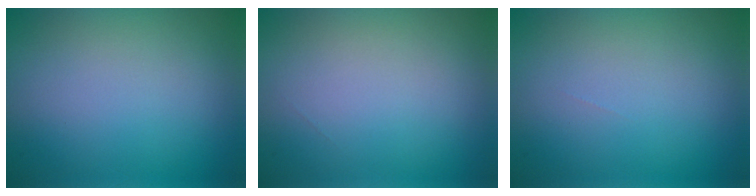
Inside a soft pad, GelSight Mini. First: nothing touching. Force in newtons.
{"total": 0.0}
{"total": 0.0}